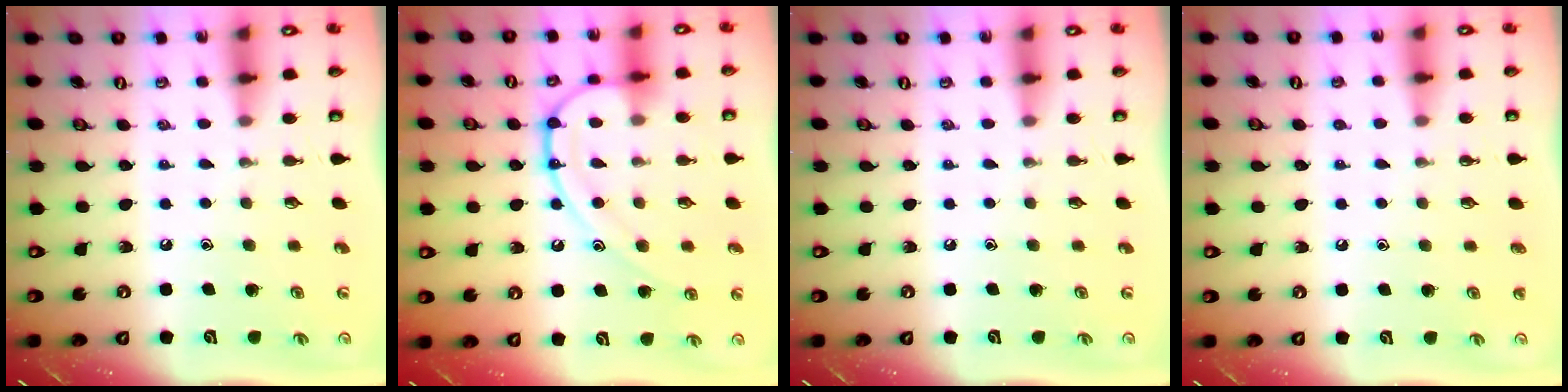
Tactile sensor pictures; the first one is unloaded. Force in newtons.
{"total": 13.1, "press": 13.0, "slide": 1.4}
{"total": 0.0}
{"total": 0.9, "press": 0.9, "slide": 0.0}